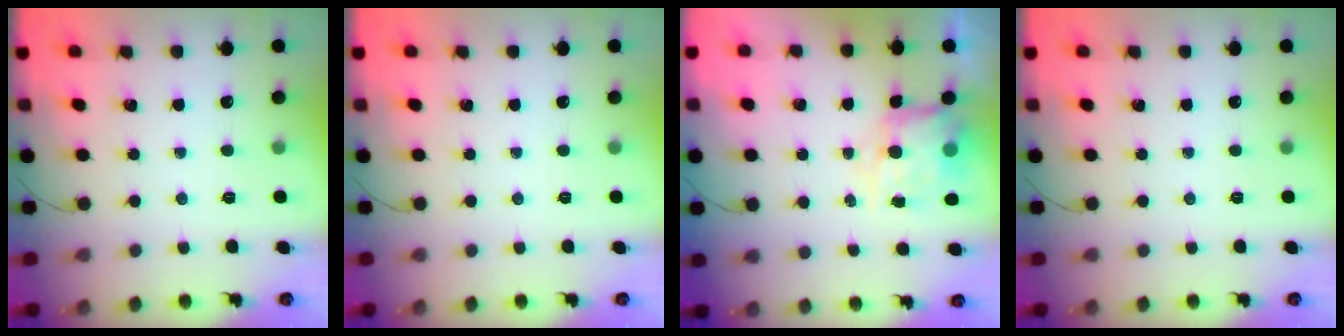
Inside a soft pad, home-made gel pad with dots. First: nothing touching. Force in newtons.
{"total": 0.0}
{"total": 9.4, "press": 9.1, "slide": 2.4}
{"total": 0.0}